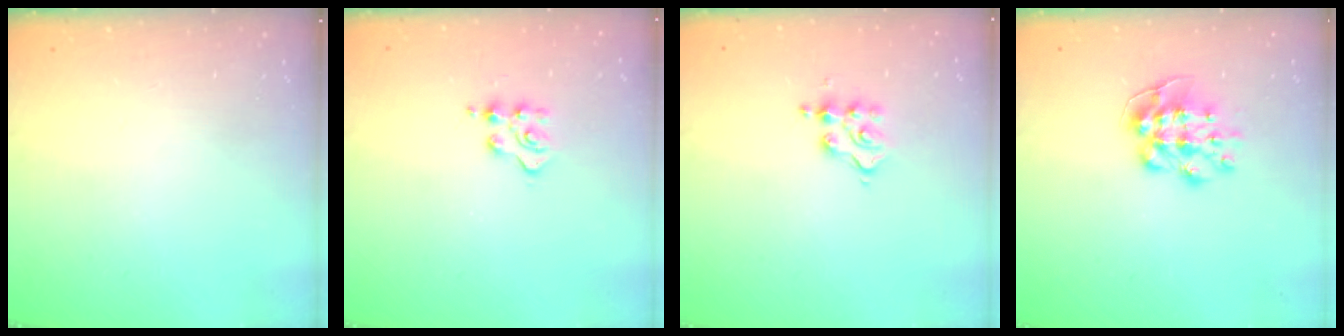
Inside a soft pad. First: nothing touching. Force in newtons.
{"total": 3.3, "press": 3.3, "slide": 0.6}
{"total": 4.7, "press": 4.7, "slide": 0.5}
{"total": 9.3, "press": 9.3, "slide": 0.4}